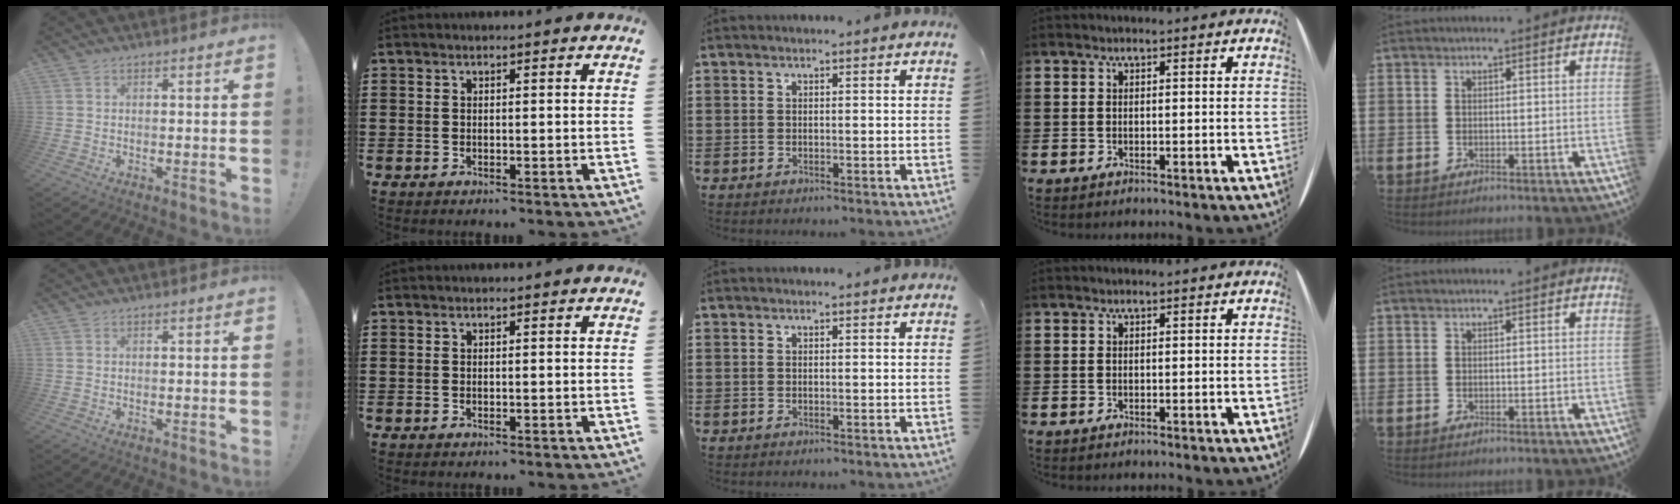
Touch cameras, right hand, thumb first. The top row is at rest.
{}